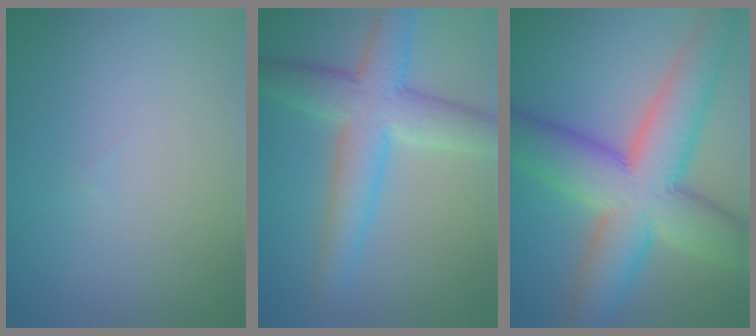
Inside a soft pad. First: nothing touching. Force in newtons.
{"total": 6.2, "press": 6.2, "slide": 0.1}
{"total": 10.9, "press": 10.9, "slide": 0.4}